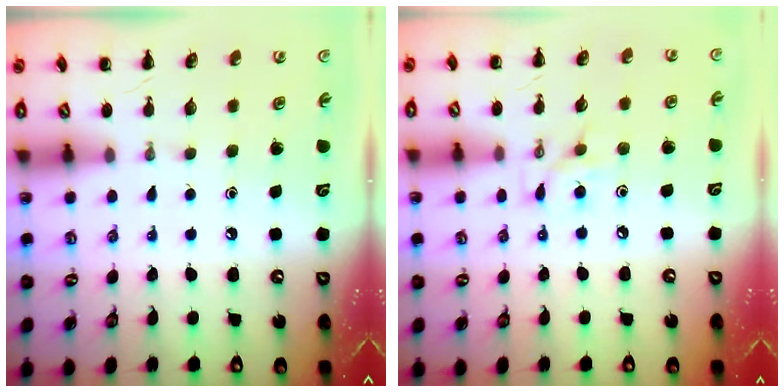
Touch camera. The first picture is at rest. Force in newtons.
{"total": 5.9, "press": 5.8, "slide": 1.0}